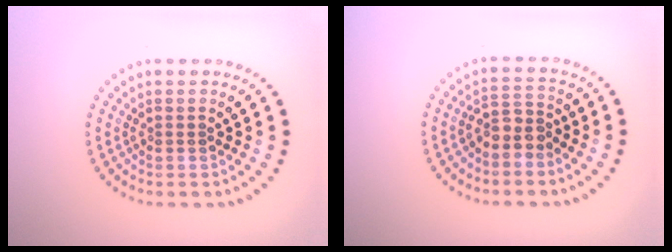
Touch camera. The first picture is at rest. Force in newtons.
{"total": 2.3, "press": 1.9, "slide": 1.3}